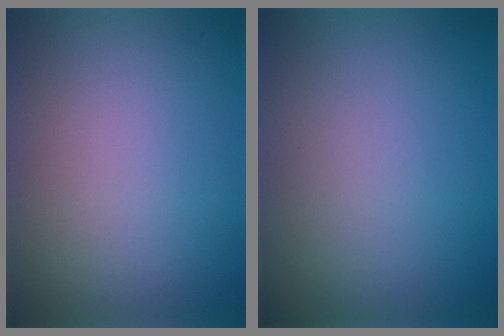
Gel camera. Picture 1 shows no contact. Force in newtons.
{"total": 0.0}